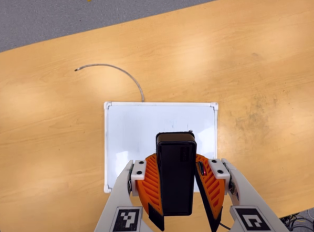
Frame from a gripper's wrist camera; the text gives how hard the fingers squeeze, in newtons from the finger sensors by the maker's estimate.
{"total": 8.1, "left": 8.0, "right": 8.3}